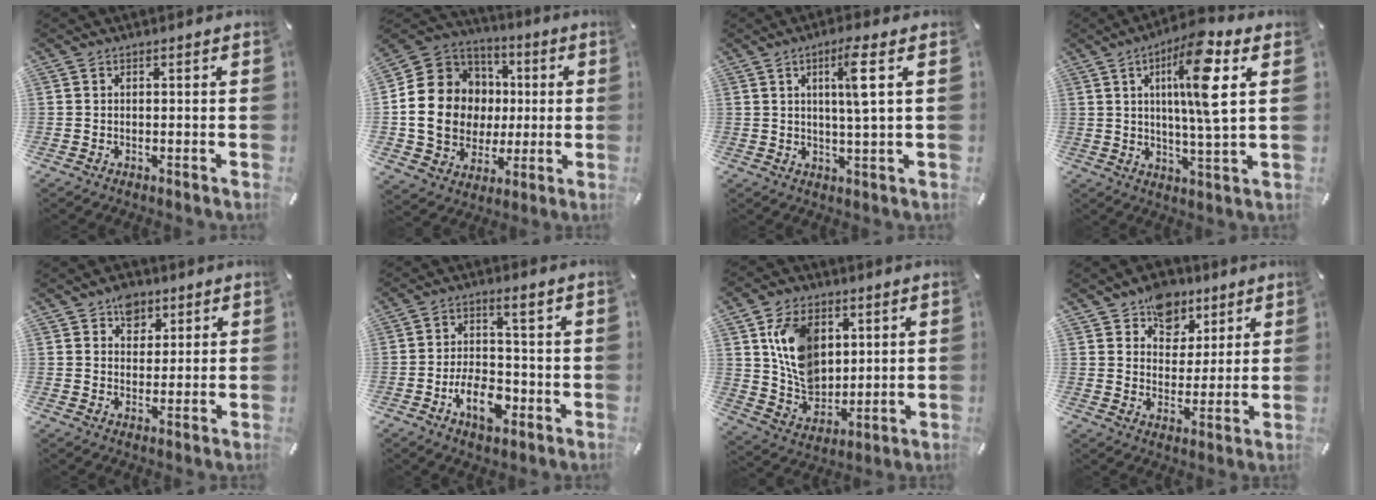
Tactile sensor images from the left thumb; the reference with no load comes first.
{"total": 17.6, "force": [-0.4, 16.0, 7.4], "torque": [-0.141, -0.001, 0.010]}
{"total": 7.2, "force": [2.3, 0.2, 6.8], "torque": [-0.123, -0.008, 0.030]}
{"total": 14.3, "force": [4.6, 2.4, 13.3], "torque": [-0.230, -0.008, 0.065]}
{"total": 6.8, "force": [4.2, 5.2, 1.4], "torque": [-0.009, -0.016, 0.074]}
{"total": 9.6, "force": [-2.2, 5.3, 7.7], "torque": [-0.136, 0.004, -0.040]}
{"total": 13.4, "force": [4.6, 10.0, 7.5], "torque": [-0.152, -0.005, 0.093]}
{"total": 10.2, "force": [6.6, 7.6, 1.9], "torque": [-0.020, -0.044, 0.121]}